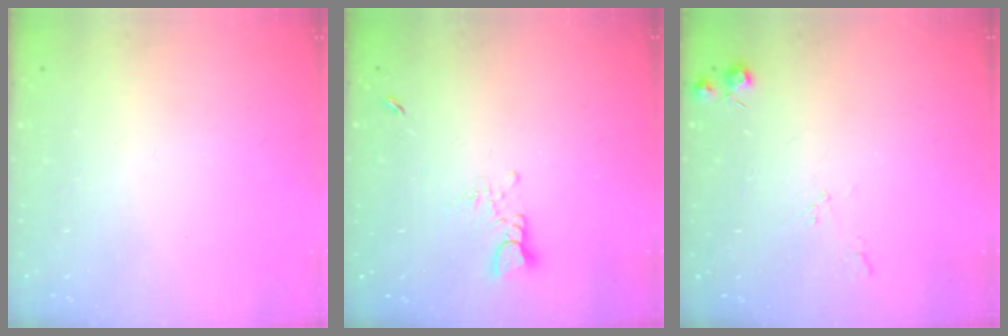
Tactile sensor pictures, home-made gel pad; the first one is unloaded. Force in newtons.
{"total": 2.9, "press": 2.9, "slide": 0.2}
{"total": 5.0, "press": 4.9, "slide": 0.8}